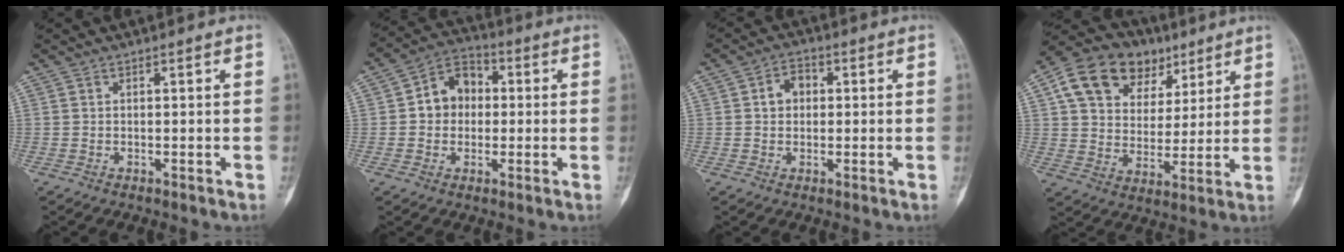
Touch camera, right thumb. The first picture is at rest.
{"total": 8.9, "force": [0.5, 7.3, 5.1], "torque": [-0.053, 0.025, -0.003]}
{"total": 4.5, "force": [0.5, 3.6, 2.7], "torque": [-0.031, 0.014, 0.004]}
{"total": 17.6, "force": [8.4, 12.6, 9.0], "torque": [-0.120, -0.002, 0.145]}